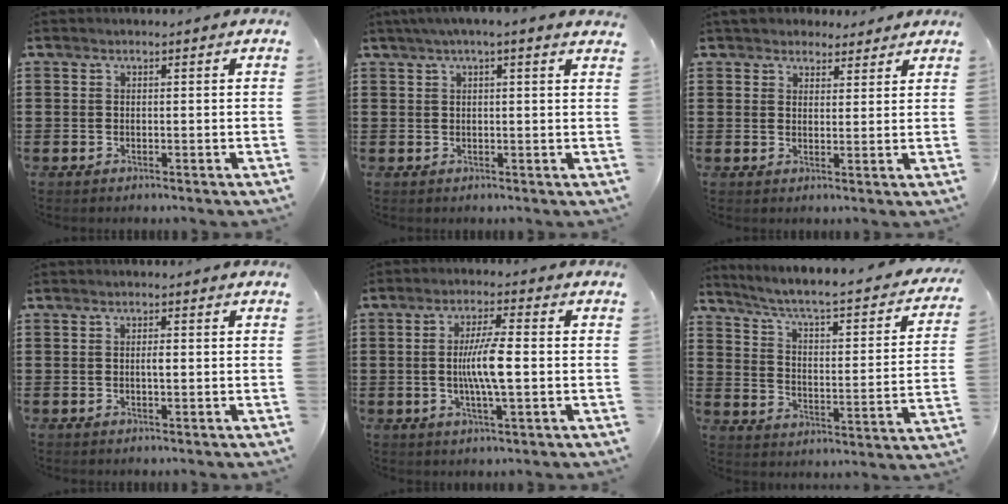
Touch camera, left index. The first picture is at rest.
{"total": 2.1, "force": [1.3, 0.1, 1.6], "torque": [-0.034, 0.003, 0.023]}
{"total": 3.1, "force": [2.7, 1.5, 0.5], "torque": [-0.019, 0.003, 0.051]}
{"total": 1.4, "force": [0.0, 0.4, 1.4], "torque": [-0.027, 0.000, 0.000]}
{"total": 7.1, "force": [-0.4, 1.2, 7.0], "torque": [-0.138, -0.004, -0.015]}
{"total": 4.0, "force": [2.9, 0.3, 2.8], "torque": [-0.069, -0.034, 0.035]}